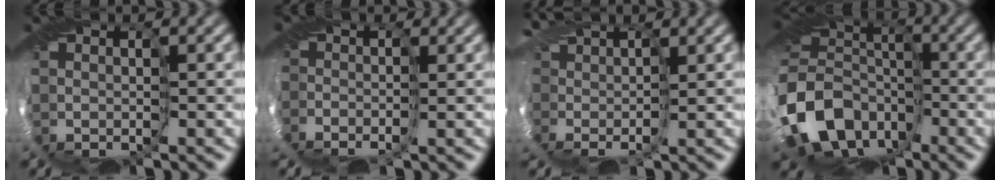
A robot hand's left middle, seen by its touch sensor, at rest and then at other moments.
{"total": 2.0, "force": [-0.6, 1.8, 0.7], "torque": [-0.011, 0.002, -0.006]}
{"total": 2.0, "force": [1.9, 0.4, 0.6], "torque": [-0.019, 0.020, 0.033]}
{"total": 12.0, "force": [-6.5, 8.1, 6.0], "torque": [-0.136, -0.010, -0.136]}